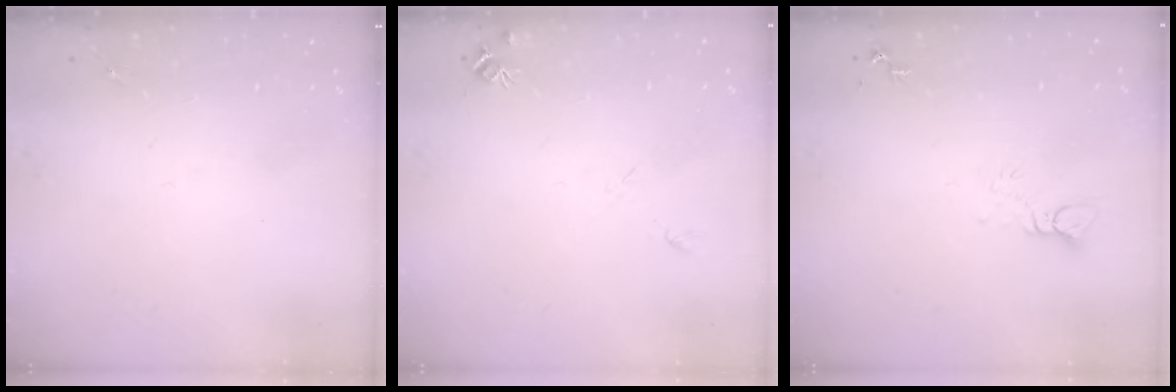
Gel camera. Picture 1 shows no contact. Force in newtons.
{"total": 5.5, "press": 5.5, "slide": 0.7}
{"total": 4.4, "press": 4.4, "slide": 0.3}